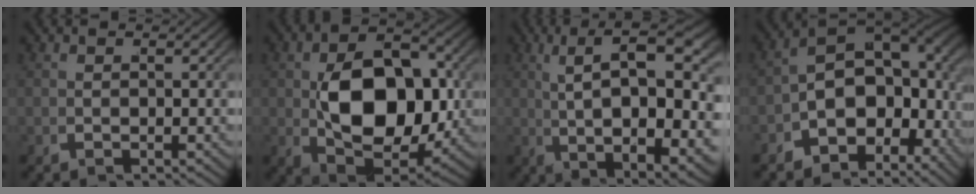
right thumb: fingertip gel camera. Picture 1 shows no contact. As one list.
[{"total": 12.8, "force": [-0.3, 7.9, 10.1], "torque": [-0.193, -0.039, 0.005]}, {"total": 12.0, "force": [2.0, 4.6, 10.9], "torque": [-0.161, 0.001, 0.037]}, {"total": 13.4, "force": [-1.7, 9.2, 9.6], "torque": [-0.150, -0.018, -0.039]}]